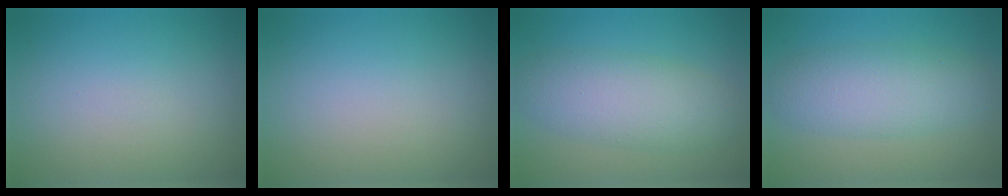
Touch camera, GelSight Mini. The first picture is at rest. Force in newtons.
{"total": 0.0}
{"total": 5.7, "press": 5.7, "slide": 0.2}
{"total": 5.4, "press": 5.4, "slide": 0.0}